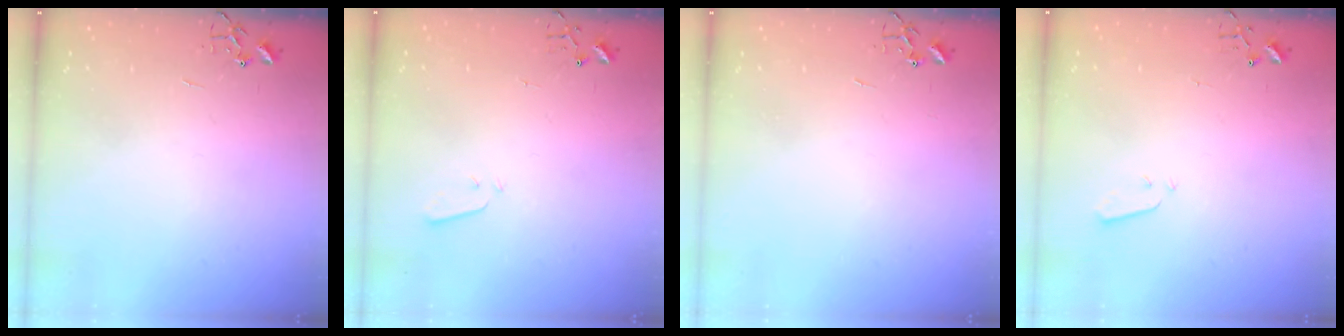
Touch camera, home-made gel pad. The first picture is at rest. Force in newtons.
{"total": 2.1, "press": 2.0, "slide": 0.4}
{"total": 0.0}
{"total": 3.2, "press": 3.2, "slide": 0.1}